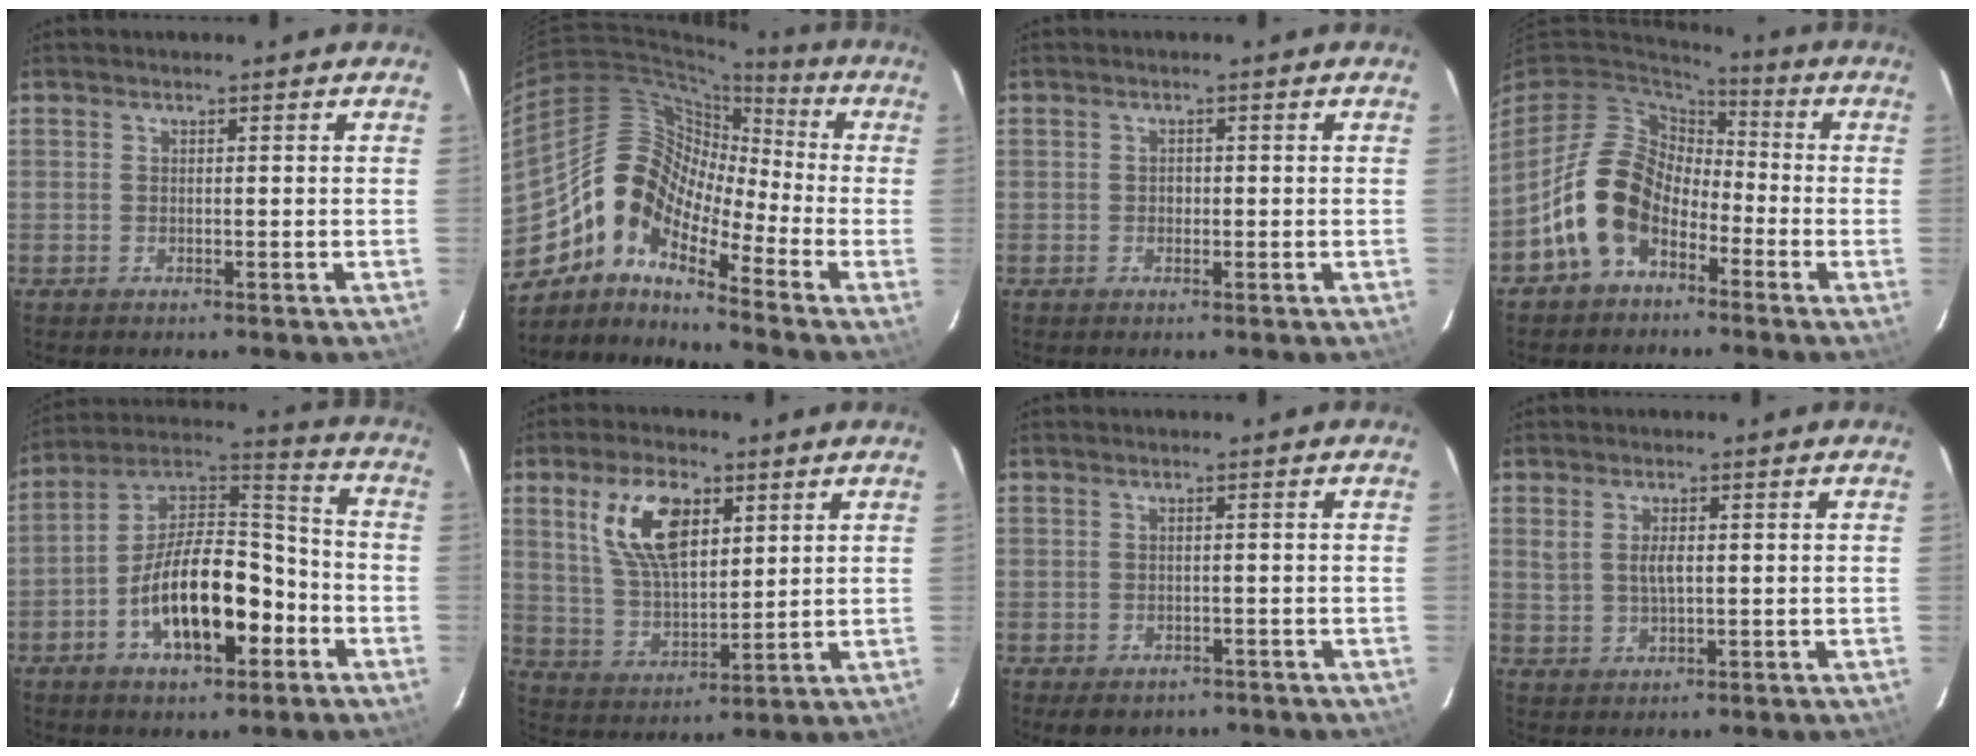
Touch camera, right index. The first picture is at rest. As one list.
[{"total": 12.0, "force": [-7.1, 6.4, 7.3], "torque": [-0.122, 0.022, -0.157]}, {"total": 0.9, "force": [-0.2, 0.8, 0.2], "torque": [-0.001, 0.002, -0.003]}, {"total": 12.6, "force": [-5.5, 8.8, 7.2], "torque": [-0.151, 0.017, -0.101]}, {"total": 17.1, "force": [-6.4, 7.9, 13.8], "torque": [-0.246, 0.024, -0.105]}, {"total": 13.1, "force": [5.5, 6.5, 9.9], "torque": [-0.189, 0.014, 0.113]}, {"total": 3.9, "force": [-2.3, 2.8, 1.5], "torque": [-0.024, -0.003, -0.023]}, {"total": 3.4, "force": [0.8, 1.7, 2.9], "torque": [-0.051, 0.002, 0.019]}]